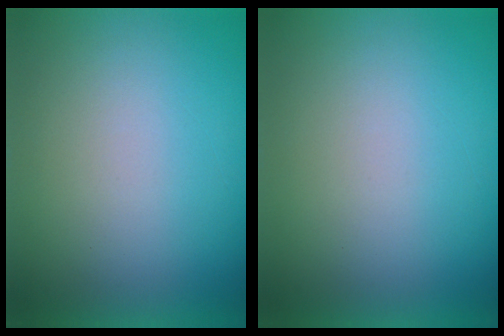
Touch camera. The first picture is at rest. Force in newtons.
{"total": 0.0}